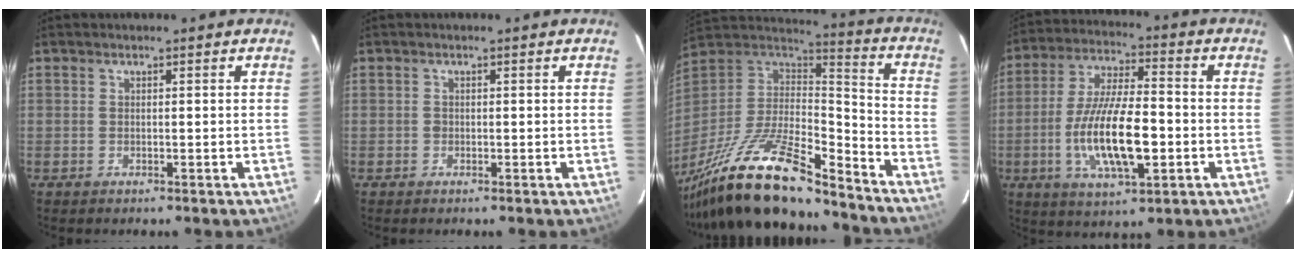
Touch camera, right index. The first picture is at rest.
{"total": 0.6, "force": [-0.2, 0.5, 0.0], "torque": [0.003, 0.000, -0.003]}
{"total": 26.4, "force": [-19.3, 7.5, 16.3], "torque": [-0.314, -0.041, -0.329]}
{"total": 15.7, "force": [-3.7, 5.1, 14.4], "torque": [-0.285, -0.010, -0.064]}